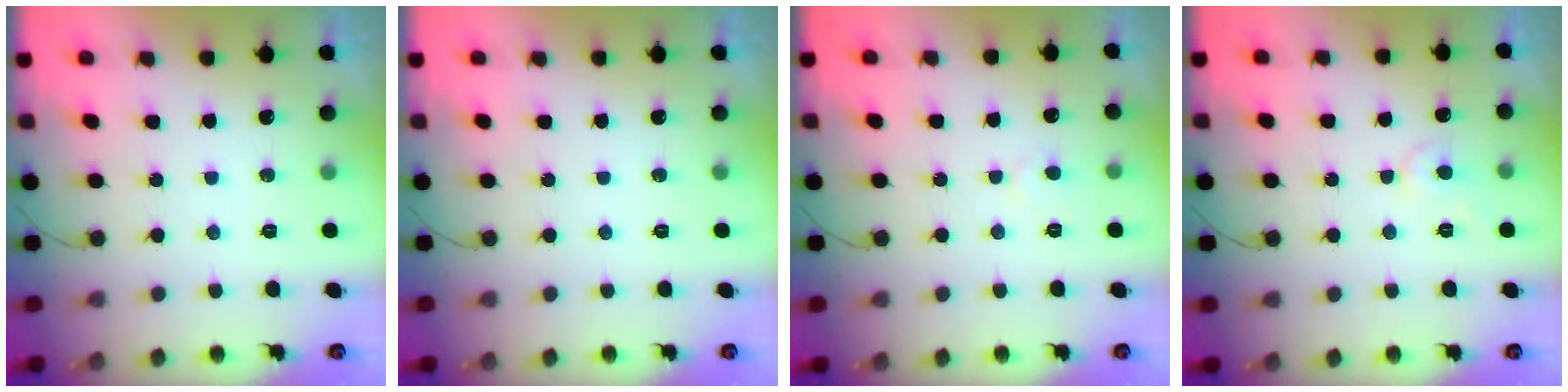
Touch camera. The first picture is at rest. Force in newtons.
{"total": 0.0}
{"total": 3.7, "press": 3.7, "slide": 0.4}
{"total": 5.5, "press": 5.5, "slide": 0.6}